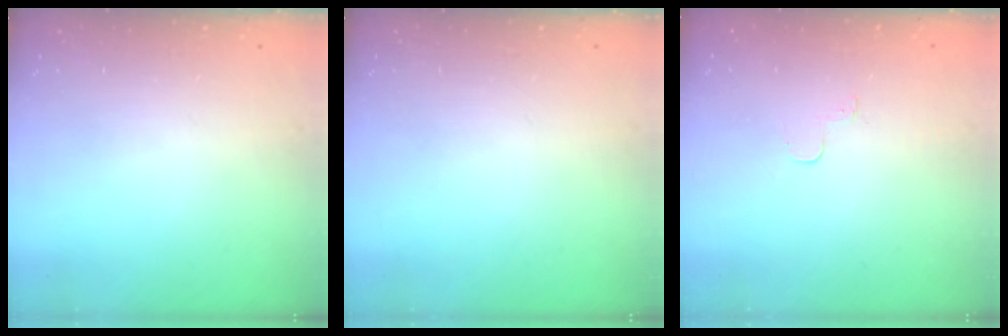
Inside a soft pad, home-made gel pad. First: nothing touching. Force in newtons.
{"total": 0.0}
{"total": 3.7, "press": 3.7, "slide": 0.4}